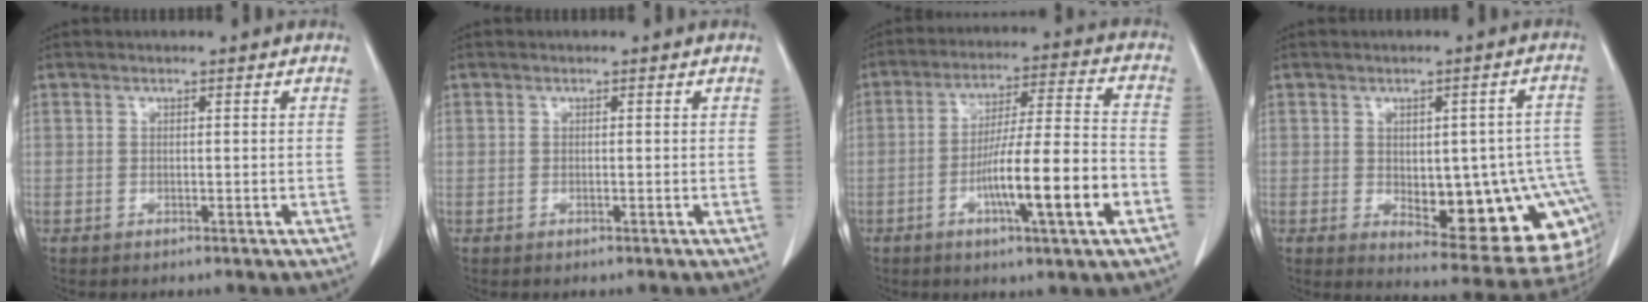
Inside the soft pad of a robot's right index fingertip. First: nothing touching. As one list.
[{"total": 0.0}, {"total": 14.1, "force": [-4.9, 0.5, 13.2], "torque": [-0.223, 0.000, -0.080]}, {"total": 18.8, "force": [-4.0, 7.2, 16.9], "torque": [-0.135, 0.022, -0.025]}]